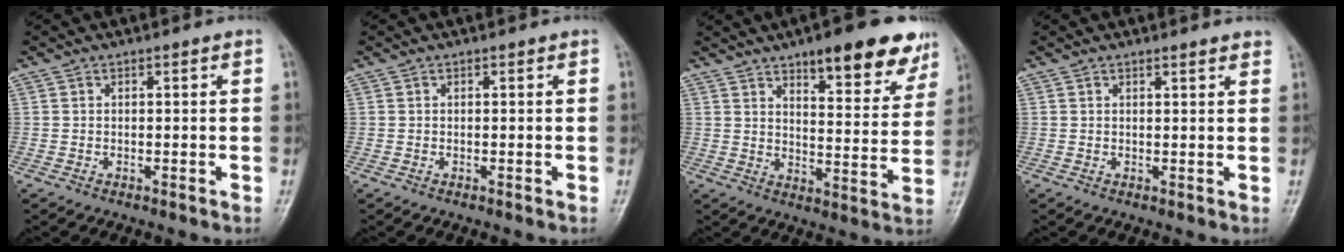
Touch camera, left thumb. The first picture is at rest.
{"total": 0.0}
{"total": 16.0, "force": [10.6, 5.1, 10.8], "torque": [-0.096, -0.055, 0.145]}
{"total": 2.0, "force": [1.8, 0.2, 0.9], "torque": [-0.006, -0.006, 0.020]}